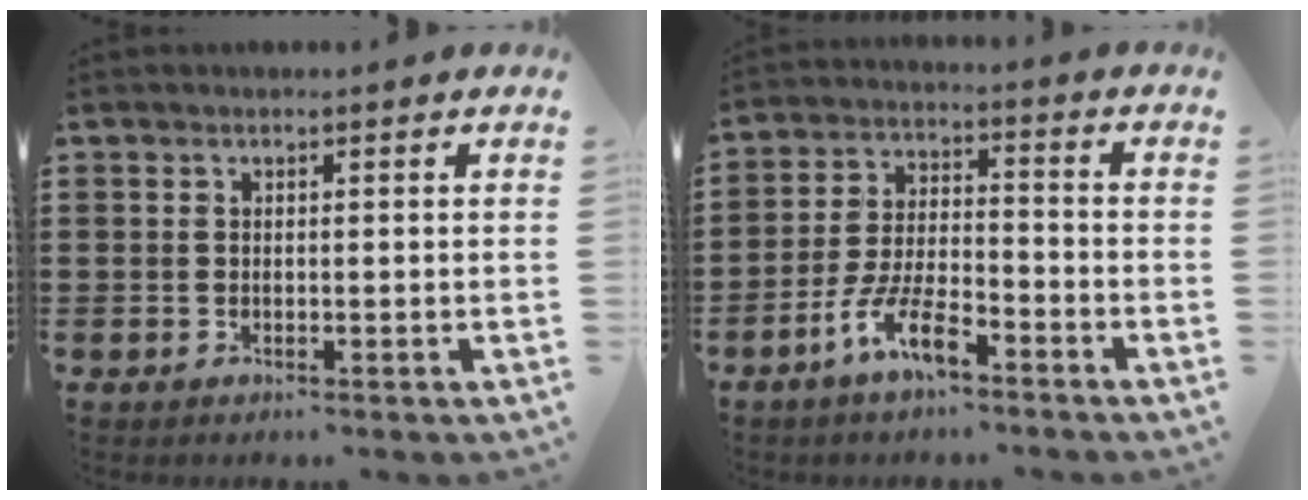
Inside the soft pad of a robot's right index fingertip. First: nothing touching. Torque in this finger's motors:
{"motor_torque": [1.83, 0.31, 0.77, 0.21]}